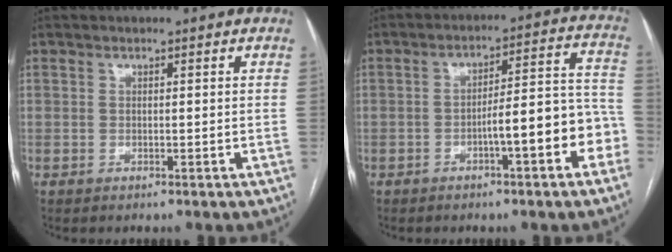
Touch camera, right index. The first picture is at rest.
{"total": 10.5, "force": [-4.1, 1.8, 9.5], "torque": [-0.118, 0.039, -0.051]}